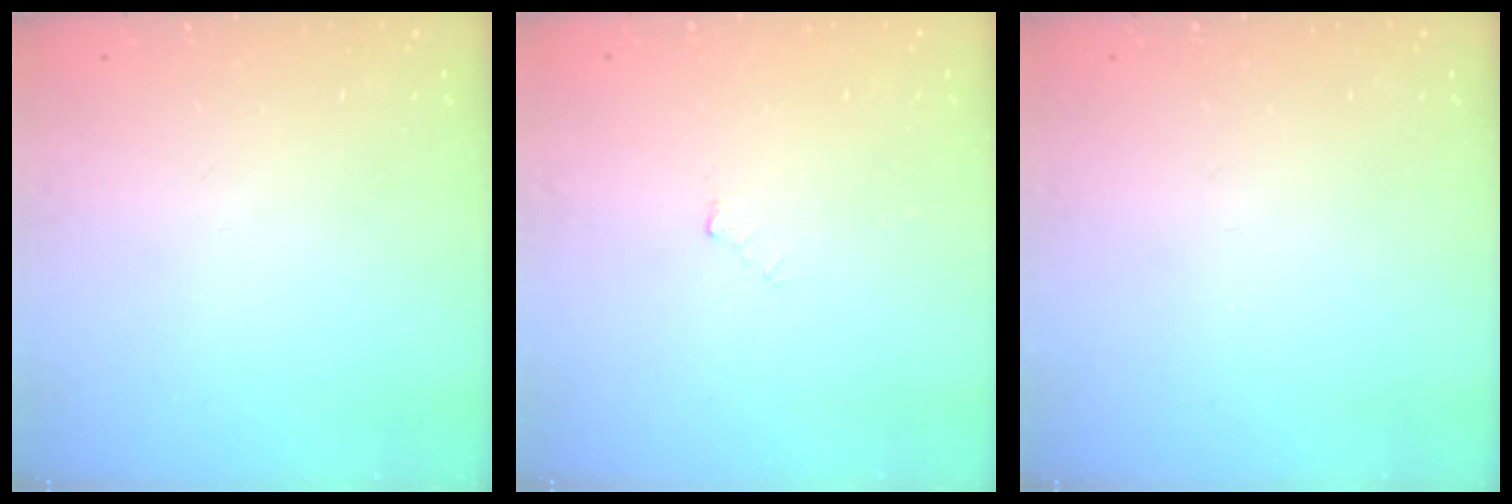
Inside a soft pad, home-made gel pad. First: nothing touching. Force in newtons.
{"total": 2.8, "press": 2.8, "slide": 0.4}
{"total": 0.0}